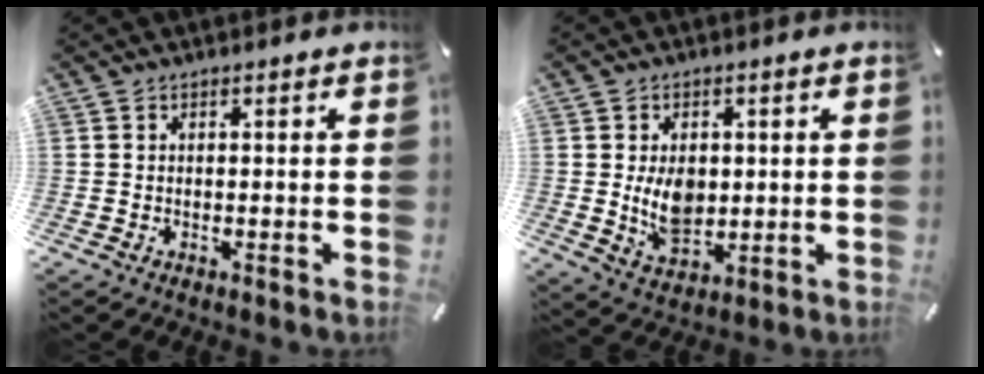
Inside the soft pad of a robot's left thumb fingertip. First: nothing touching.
{"total": 8.4, "force": [0.8, 6.1, 5.7], "torque": [-0.089, -0.012, 0.009]}